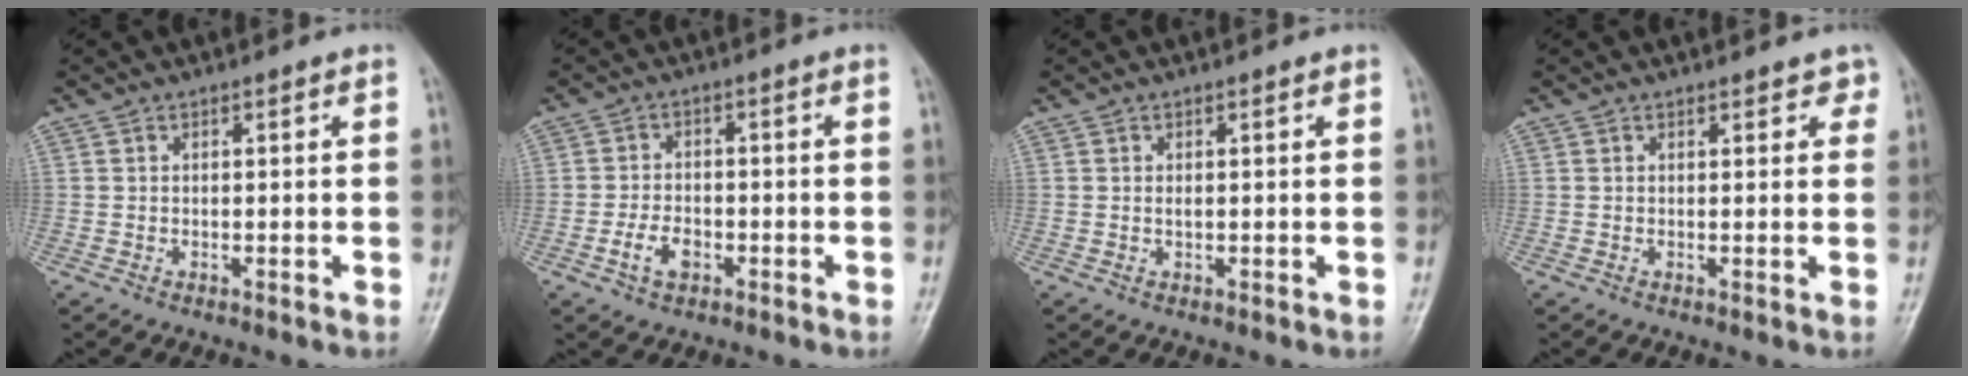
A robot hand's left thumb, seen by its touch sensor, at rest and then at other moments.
{"total": 4.5, "force": [-1.9, 3.0, 2.9], "torque": [-0.051, 0.014, -0.035]}
{"total": 0.7, "force": [0.2, 0.4, 0.6], "torque": [-0.011, 0.000, 0.003]}
{"total": 2.0, "force": [1.5, 1.1, 0.8], "torque": [0.010, -0.005, 0.011]}